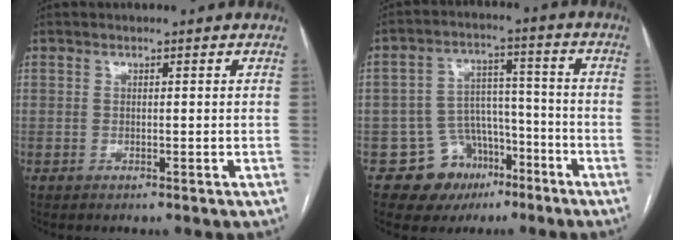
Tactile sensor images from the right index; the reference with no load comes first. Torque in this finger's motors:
{"motor_torque": [-0.26, -0.16, -0.60, -0.21]}